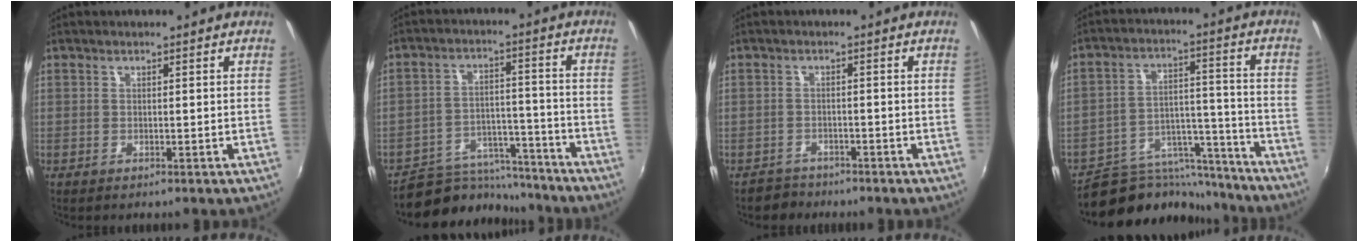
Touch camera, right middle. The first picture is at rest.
{"total": 11.1, "force": [-10.2, 4.3, 1.1], "torque": [-0.027, 0.031, -0.151]}
{"total": 2.9, "force": [-2.4, 1.5, -0.3], "torque": [-0.006, 0.006, -0.043]}
{"total": 14.2, "force": [-12.8, 5.9, 2.2], "torque": [-0.030, 0.051, -0.185]}